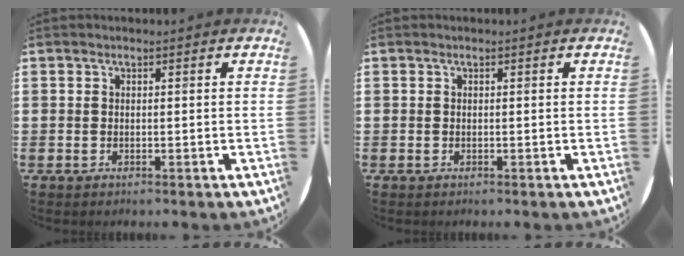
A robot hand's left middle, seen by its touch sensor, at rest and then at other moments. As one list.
[{"total": 0.0}]